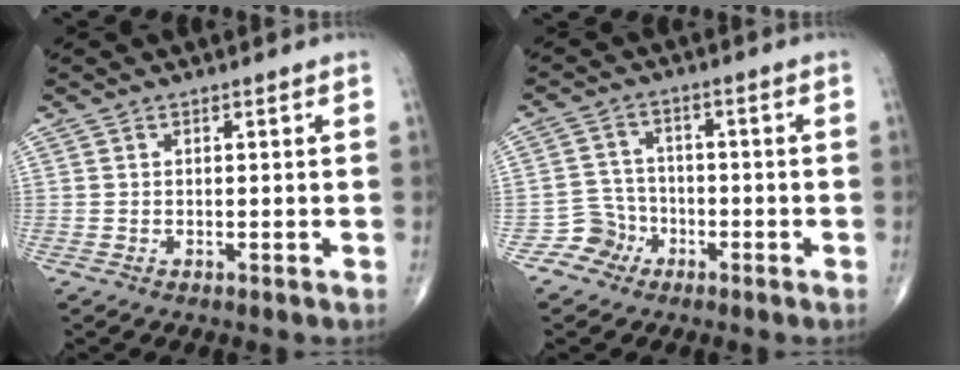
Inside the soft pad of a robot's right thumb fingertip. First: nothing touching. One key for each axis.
{"total": 4.8, "fx": -2.7, "fy": 4.0, "fz": -0.2, "tx": 0.036, "ty": 0.025, "tz": -0.056}